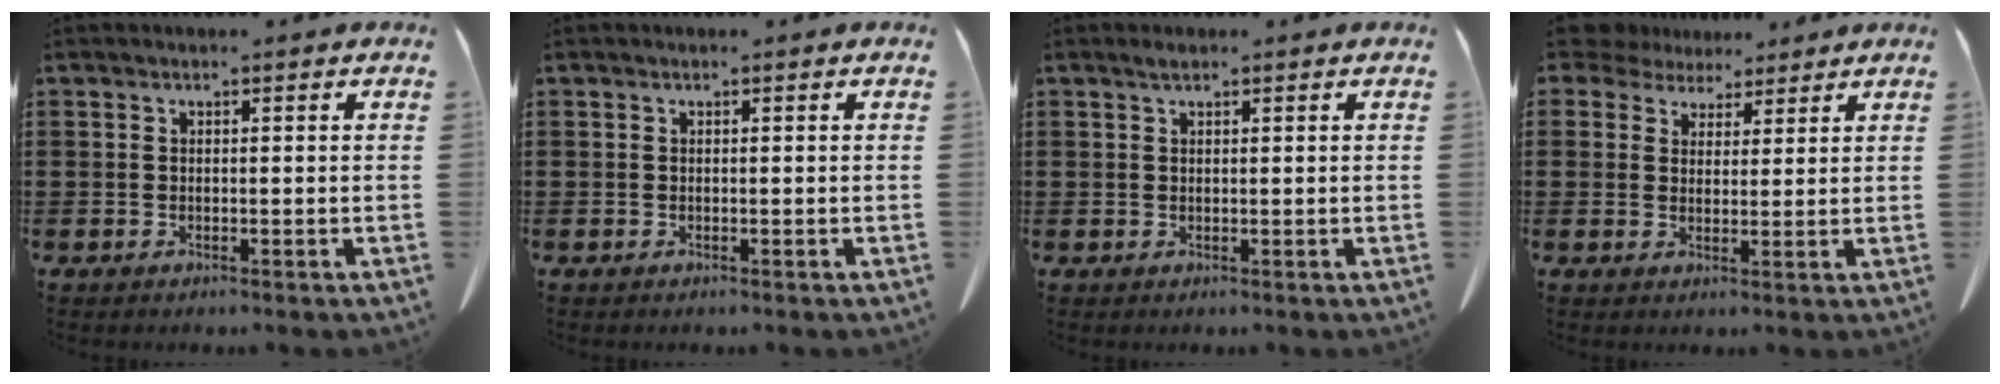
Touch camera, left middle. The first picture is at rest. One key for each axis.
{"total": 0.0}
{"total": 0.7, "fx": 0.5, "fy": 0.3, "fz": 0.2, "tx": -0.007, "ty": 0.000, "tz": 0.011}
{"total": 5.0, "fx": 4.2, "fy": 2.6, "fz": 0.8, "tx": -0.031, "ty": -0.005, "tz": 0.078}